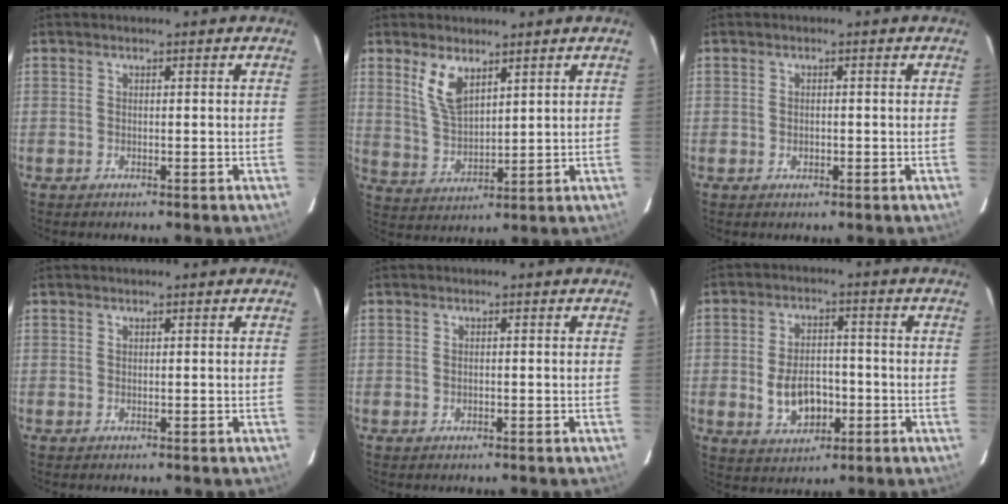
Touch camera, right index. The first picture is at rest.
{"total": 7.4, "force": [4.4, 3.3, 5.0], "torque": [-0.096, -0.002, 0.094]}
{"total": 1.2, "force": [-0.3, 1.0, 0.6], "torque": [-0.009, 0.001, -0.003]}
{"total": 0.0}
{"total": 0.6, "force": [-0.1, 0.5, 0.3], "torque": [-0.005, 0.001, -0.001]}
{"total": 9.0, "force": [-2.1, 5.7, 6.6], "torque": [-0.135, 0.006, -0.022]}